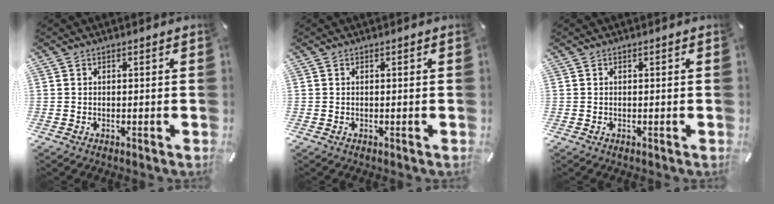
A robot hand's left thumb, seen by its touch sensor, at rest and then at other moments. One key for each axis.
{"total": 0.0}
{"total": 0.0}